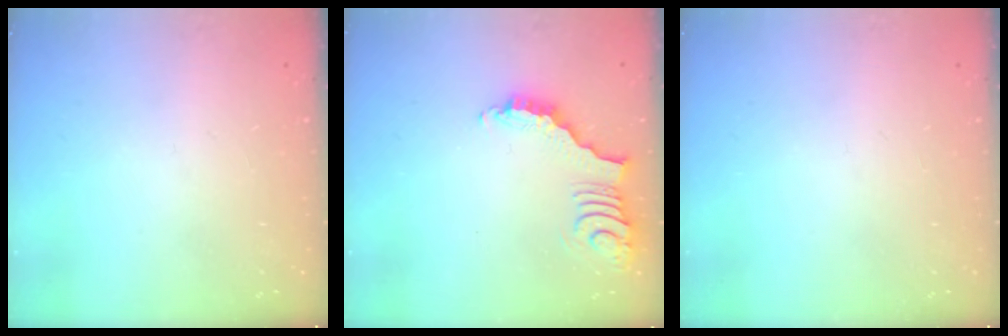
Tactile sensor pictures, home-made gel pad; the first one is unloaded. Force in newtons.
{"total": 4.0, "press": 3.9, "slide": 0.7}
{"total": 0.0}